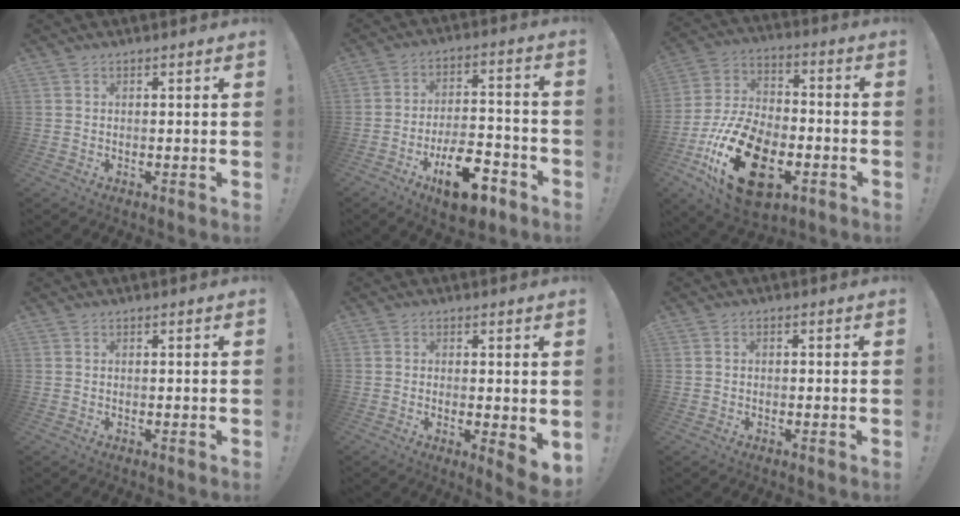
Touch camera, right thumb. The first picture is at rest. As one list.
[{"total": 16.1, "force": [-9.1, 7.6, 10.9], "torque": [-0.146, 0.071, -0.141]}, {"total": 24.2, "force": [-9.6, 14.1, 17.1], "torque": [-0.310, 0.059, -0.150]}, {"total": 0.0}, {"total": 3.6, "force": [1.7, 1.3, 2.9], "torque": [-0.028, -0.019, 0.032]}, {"total": 0.9, "force": [-0.6, 0.6, 0.4], "torque": [-0.005, 0.001, -0.010]}]